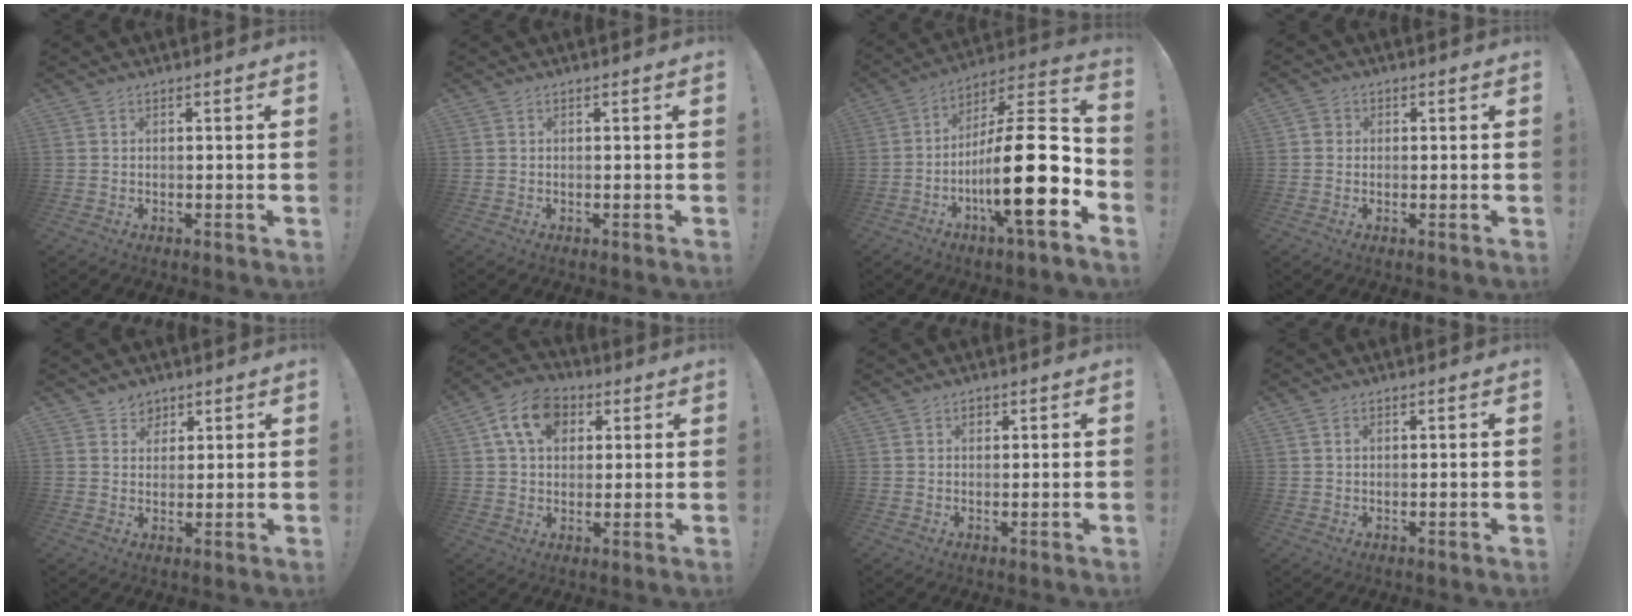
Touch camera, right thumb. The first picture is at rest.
{"total": 0.0}
{"total": 24.0, "force": [-5.5, 5.9, 22.6], "torque": [-0.382, 0.022, -0.090]}
{"total": 2.3, "force": [0.1, 2.2, 0.7], "torque": [-0.006, 0.009, 0.001]}
{"total": 5.0, "force": [3.2, 3.8, 0.1], "torque": [0.012, -0.018, 0.058]}
{"total": 12.4, "force": [4.7, 9.1, 6.9], "torque": [-0.114, -0.002, 0.091]}
{"total": 1.2, "force": [0.5, 0.9, 0.5], "torque": [-0.003, 0.002, 0.007]}
{"total": 0.9, "force": [0.4, 0.7, 0.3], "torque": [-0.007, 0.002, 0.008]}